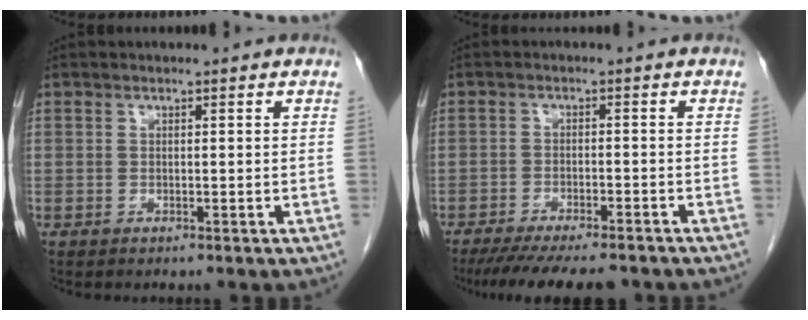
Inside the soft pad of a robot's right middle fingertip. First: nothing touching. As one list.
[{"total": 12.4, "force": [-10.6, 2.1, 6.1], "torque": [-0.094, -0.021, -0.151]}]